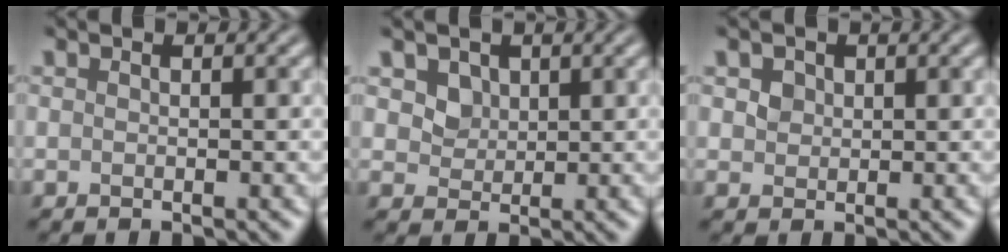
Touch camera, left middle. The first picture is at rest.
{"total": 2.8, "force": [1.6, 1.9, 1.2], "torque": [-0.041, -0.005, 0.042]}
{"total": 1.9, "force": [0.9, 1.5, 0.8], "torque": [-0.027, 0.005, 0.021]}